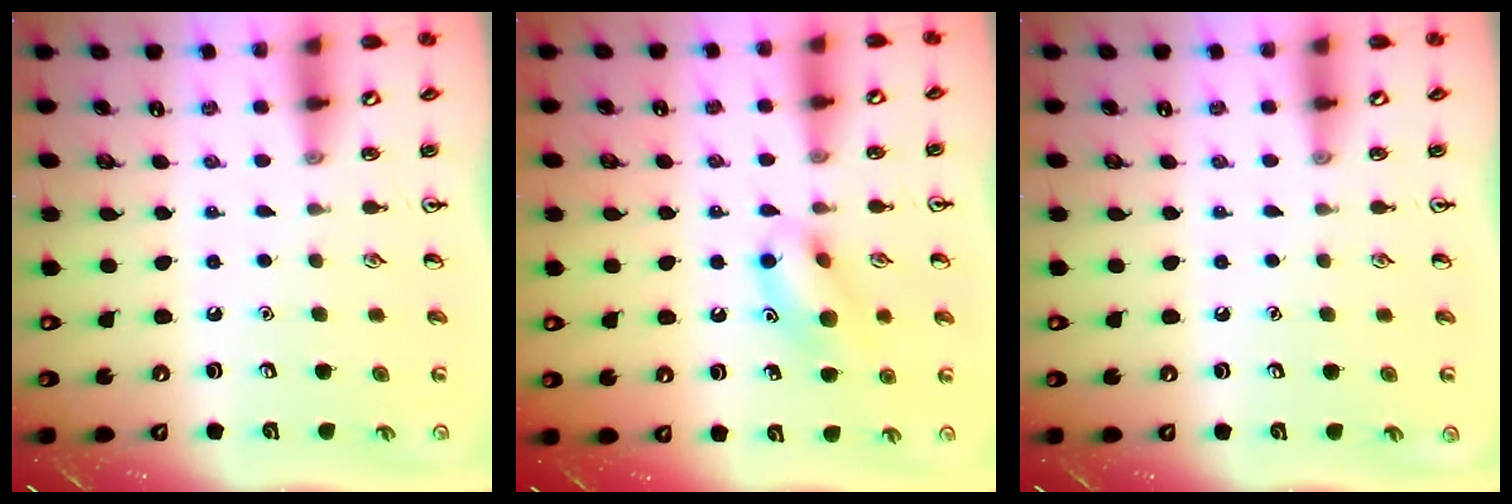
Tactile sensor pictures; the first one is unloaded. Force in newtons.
{"total": 12.0, "press": 11.9, "slide": 0.7}
{"total": 0.0}